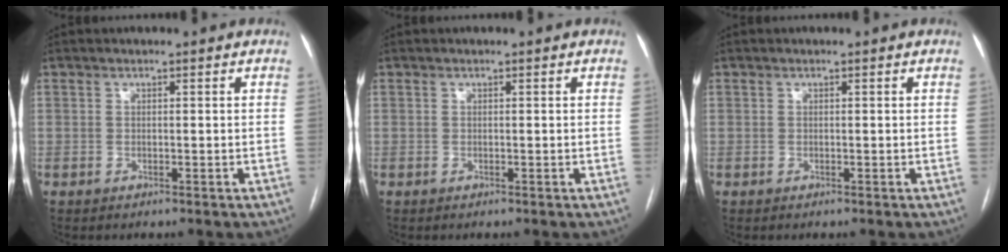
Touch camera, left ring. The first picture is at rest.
{"total": 0.0}
{"total": 0.0}